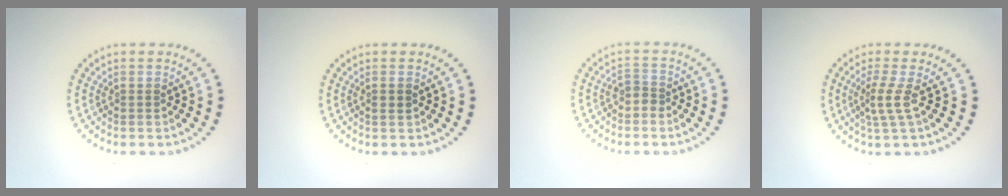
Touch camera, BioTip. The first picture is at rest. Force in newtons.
{"total": 0.8, "press": 0.7, "slide": 0.4}
{"total": 1.2, "press": 1.0, "slide": 0.7}
{"total": 2.2, "press": 1.4, "slide": 1.7}